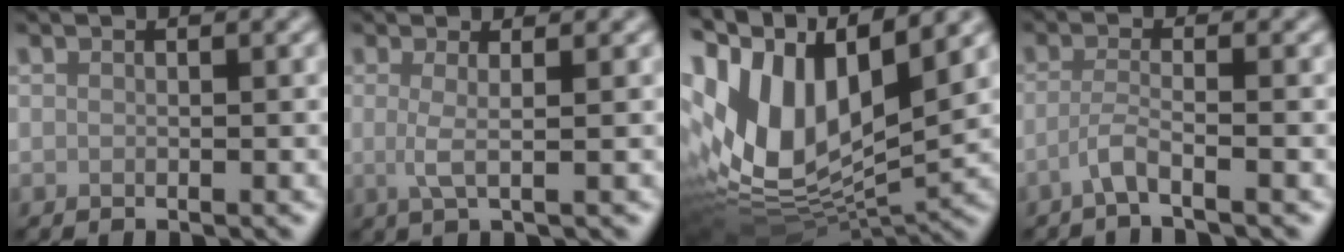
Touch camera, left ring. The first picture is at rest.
{"total": 2.1, "force": [-0.2, 0.5, 2.0], "torque": [-0.040, -0.003, -0.008]}
{"total": 15.1, "force": [4.3, 8.0, 12.0], "torque": [-0.251, 0.002, 0.082]}
{"total": 2.4, "force": [-1.5, 0.3, 1.8], "torque": [-0.033, -0.002, -0.043]}